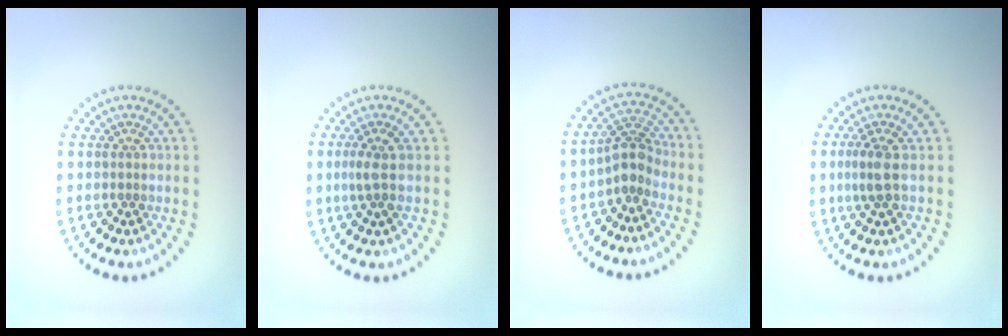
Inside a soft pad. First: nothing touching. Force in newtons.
{"total": 1.8, "press": 1.3, "slide": 1.3}
{"total": 2.6, "press": 2.1, "slide": 1.7}
{"total": 1.8, "press": 1.6, "slide": 1.0}